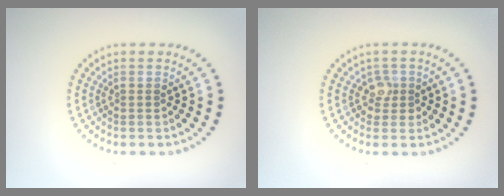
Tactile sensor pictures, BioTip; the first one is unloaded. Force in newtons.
{"total": 1.7, "press": 1.4, "slide": 0.9}